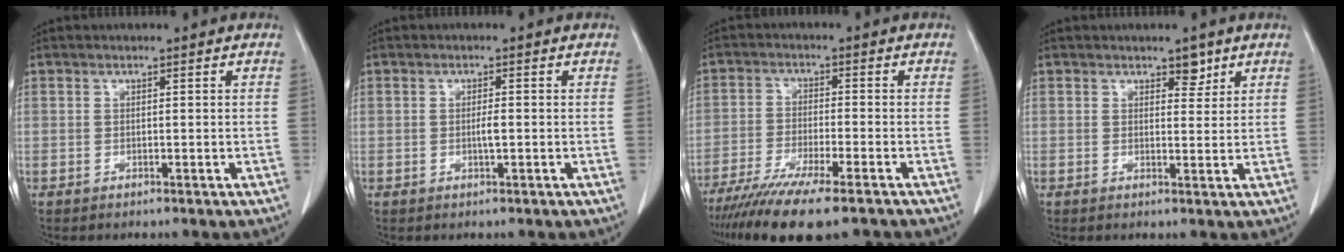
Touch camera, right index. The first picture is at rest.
{"total": 1.6, "force": [-0.2, 0.2, 1.5], "torque": [-0.031, 0.000, -0.004]}
{"total": 13.5, "force": [-10.5, 1.3, 8.4], "torque": [-0.144, -0.033, -0.170]}
{"total": 2.4, "force": [1.6, 1.2, 1.2], "torque": [-0.012, -0.004, 0.024]}